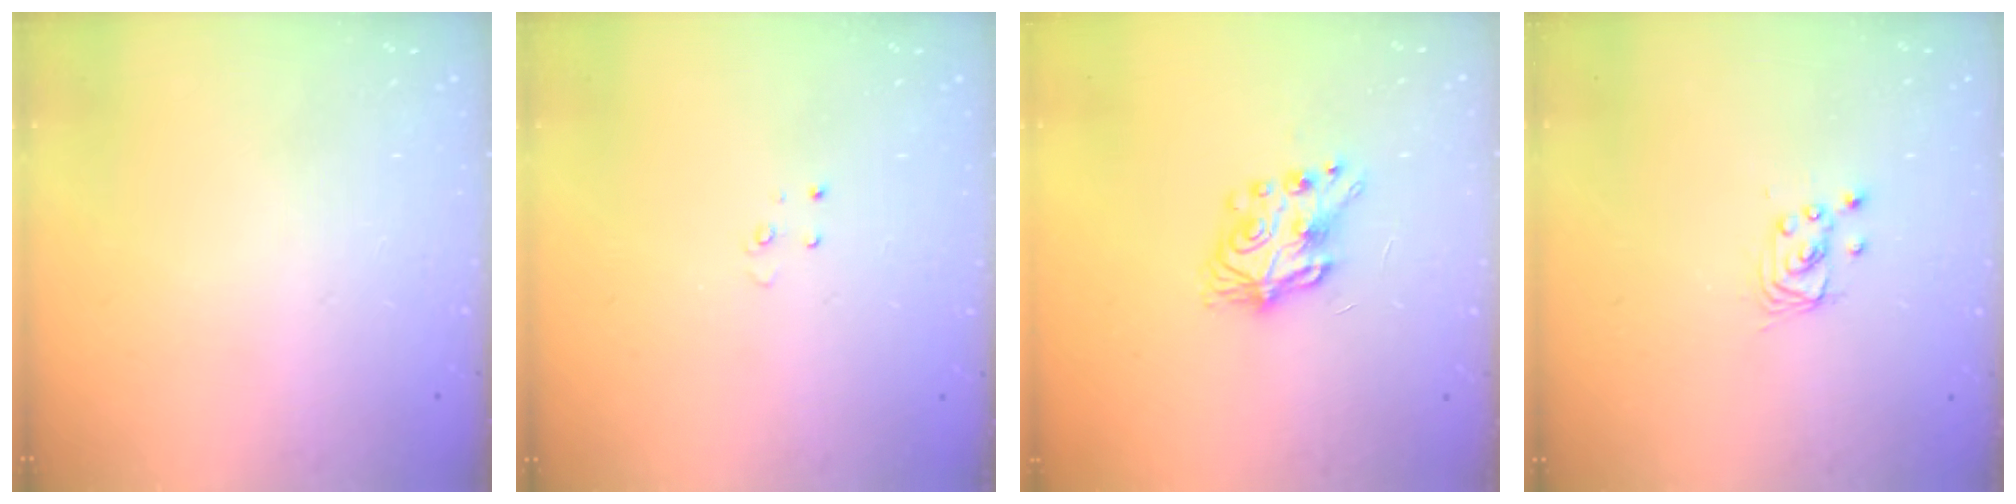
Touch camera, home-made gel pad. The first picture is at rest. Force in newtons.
{"total": 3.0, "press": 2.9, "slide": 0.3}
{"total": 7.1, "press": 7.1, "slide": 0.4}
{"total": 2.8, "press": 2.8, "slide": 0.2}